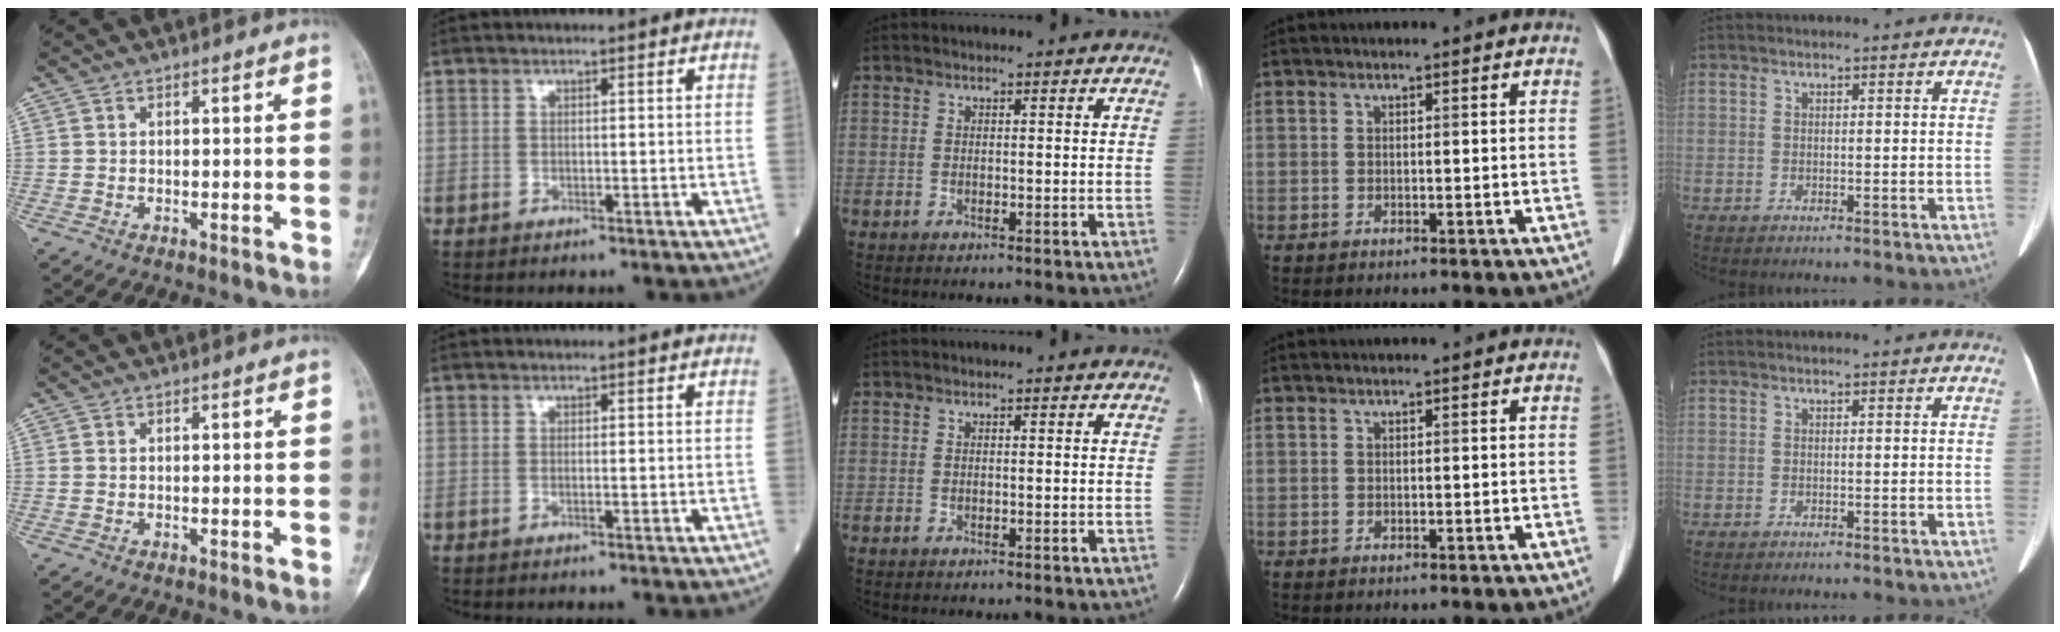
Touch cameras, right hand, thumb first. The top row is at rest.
{}